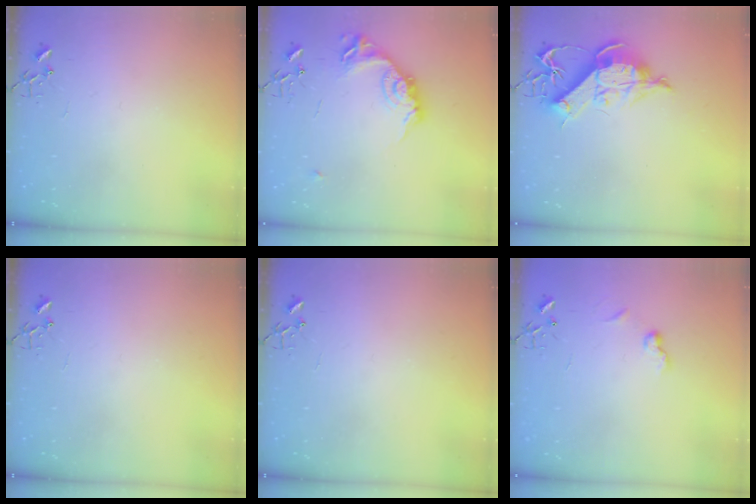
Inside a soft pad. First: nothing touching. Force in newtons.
{"total": 16.3, "press": 16.3, "slide": 0.9}
{"total": 12.9, "press": 12.9, "slide": 1.5}
{"total": 0.0}
{"total": 0.0}
{"total": 6.8, "press": 6.7, "slide": 0.6}